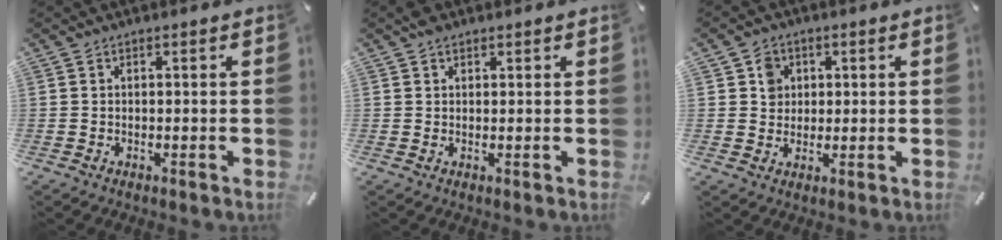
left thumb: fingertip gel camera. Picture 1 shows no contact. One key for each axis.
{"total": 1.8, "fx": 1.2, "fy": 1.2, "fz": 0.8, "tx": -0.010, "ty": 0.000, "tz": 0.019}
{"total": 4.7, "fx": 1.3, "fy": 4.4, "fz": 0.9, "tx": -0.007, "ty": 0.000, "tz": 0.020}